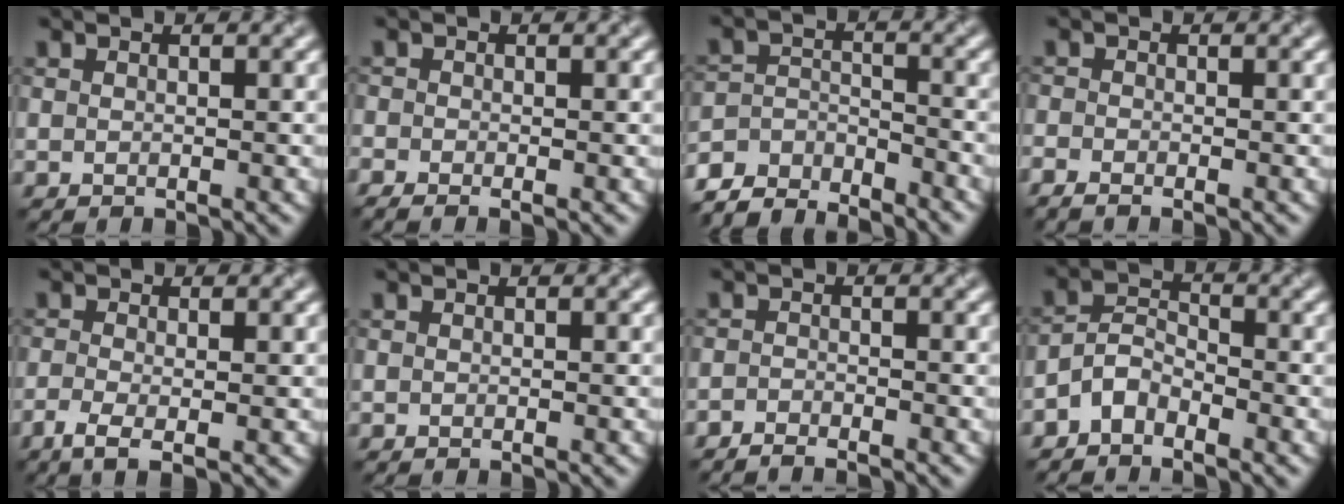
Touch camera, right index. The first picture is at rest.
{"total": 1.3, "force": [-1.0, 0.3, 0.7], "torque": [-0.015, -0.004, -0.023]}
{"total": 5.5, "force": [-5.3, 1.3, 0.9], "torque": [-0.020, -0.004, -0.105]}
{"total": 1.4, "force": [-1.3, 0.3, 0.6], "torque": [-0.015, -0.004, -0.031]}
{"total": 2.5, "force": [-0.9, 0.7, 2.2], "torque": [-0.056, -0.005, -0.021]}
{"total": 0.0}
{"total": 1.5, "force": [-1.5, -0.1, 0.2], "torque": [-0.006, 0.001, -0.032]}
{"total": 2.6, "force": [-2.1, 1.2, 1.0], "torque": [-0.022, 0.015, -0.049]}